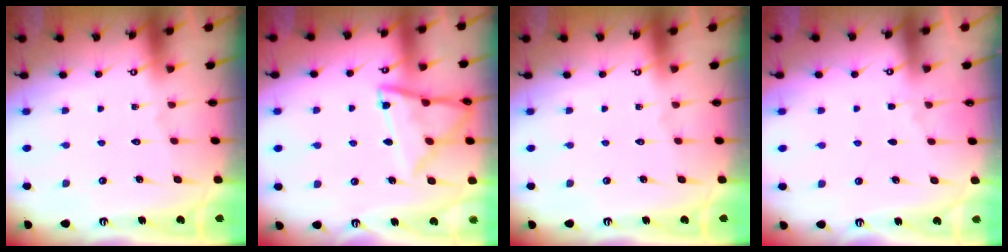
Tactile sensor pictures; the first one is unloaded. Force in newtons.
{"total": 13.3, "press": 13.3, "slide": 1.1}
{"total": 0.0}
{"total": 1.2, "press": 1.2, "slide": 0.3}